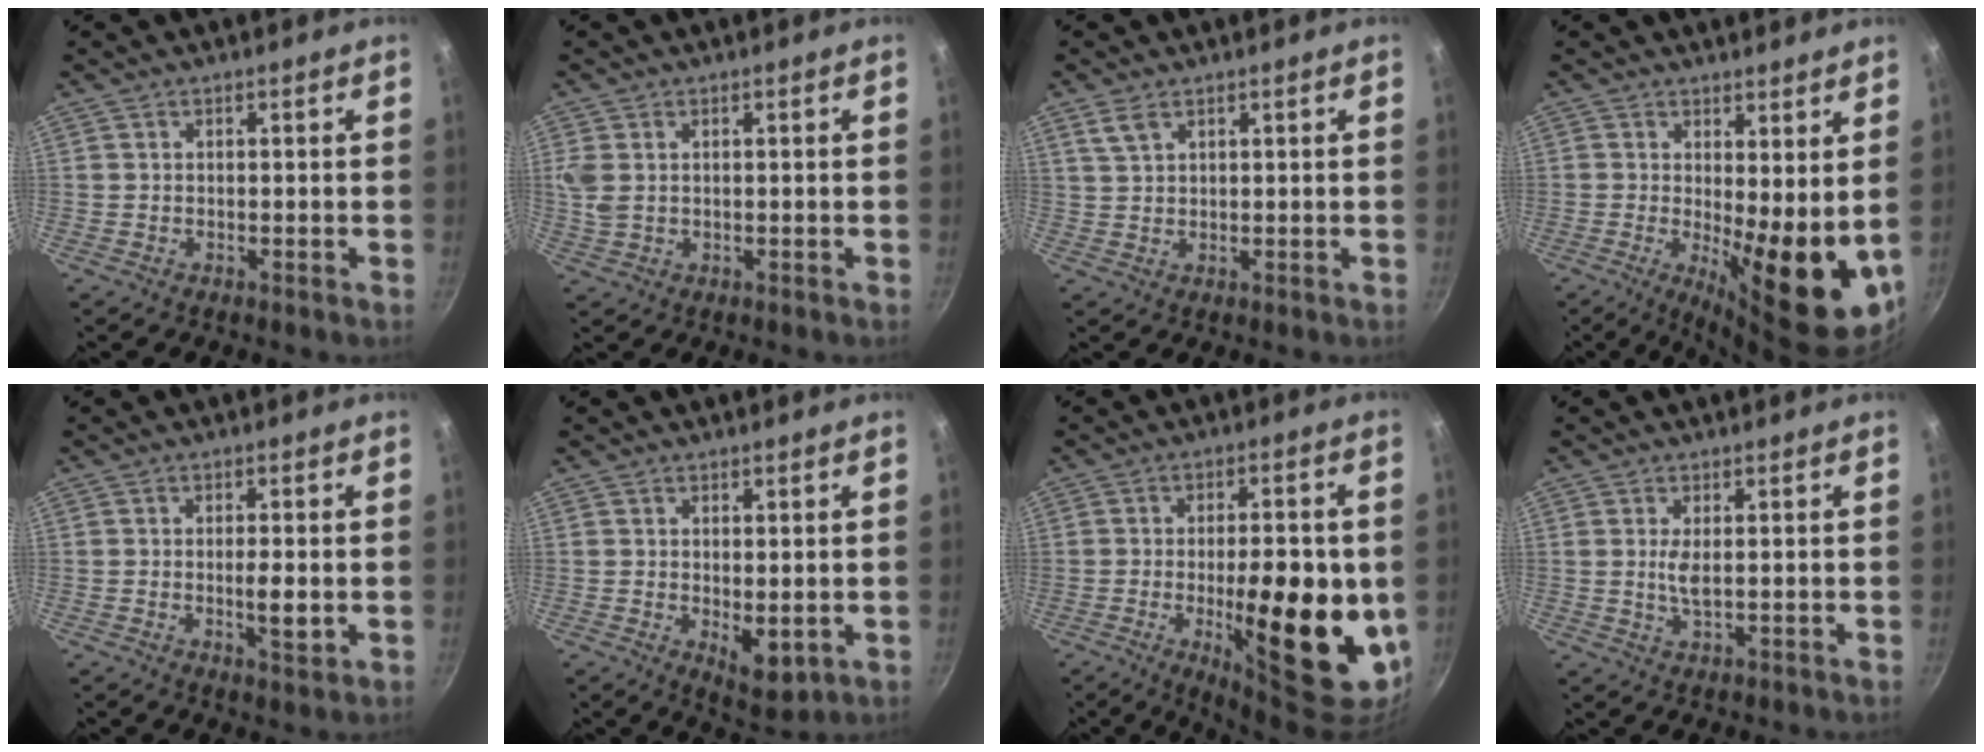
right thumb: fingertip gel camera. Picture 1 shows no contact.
{"total": 4.1, "force": [0.9, 2.8, 2.8], "torque": [-0.059, 0.001, 0.022]}
{"total": 3.2, "force": [1.9, 1.7, 1.9], "torque": [-0.034, -0.004, 0.040]}
{"total": 13.3, "force": [0.7, 4.3, 12.6], "torque": [-0.151, -0.031, 0.019]}
{"total": 4.0, "force": [-0.5, 1.1, 3.8], "torque": [-0.070, -0.002, -0.008]}
{"total": 5.8, "force": [-0.4, 2.8, 5.1], "torque": [-0.063, -0.017, 0.004]}
{"total": 20.7, "force": [-3.3, 7.4, 19.1], "torque": [-0.248, -0.006, -0.037]}
{"total": 2.9, "force": [0.4, 1.0, 2.7], "torque": [-0.056, -0.004, 0.010]}